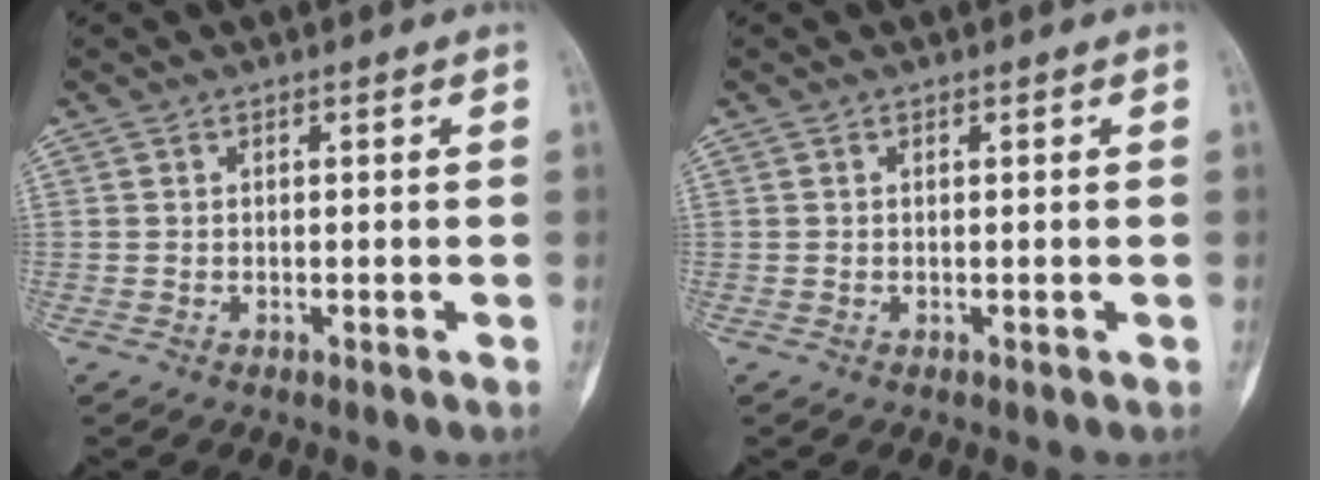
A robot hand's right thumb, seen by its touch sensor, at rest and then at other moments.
{"total": 0.0}